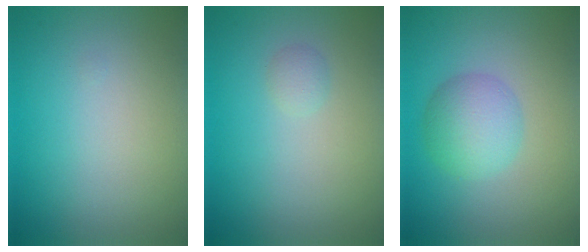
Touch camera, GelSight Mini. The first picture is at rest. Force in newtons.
{"total": 0.9, "press": 0.9, "slide": 0.0}
{"total": 3.9, "press": 3.9, "slide": 0.0}